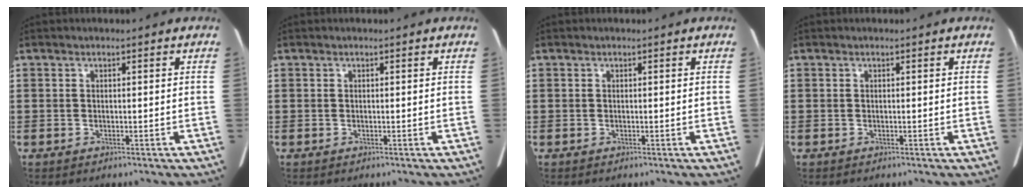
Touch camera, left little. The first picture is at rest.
{"total": 0.0}
{"total": 0.0}
{"total": 0.0}